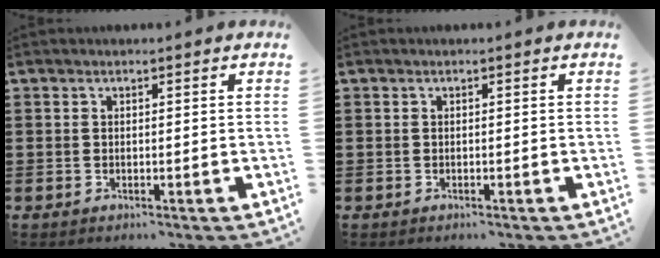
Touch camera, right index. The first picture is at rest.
{"total": 0.0}